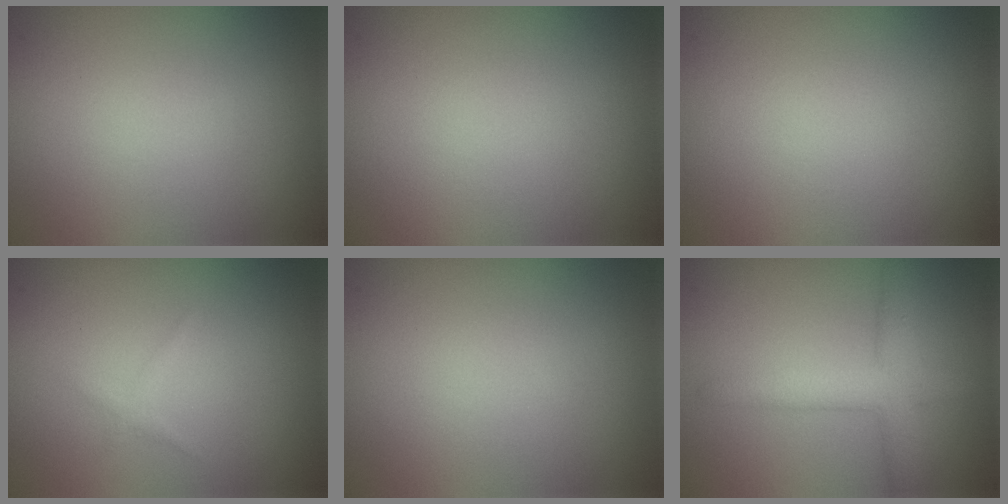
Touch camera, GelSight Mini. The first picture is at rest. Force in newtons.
{"total": 0.0}
{"total": 0.0}
{"total": 0.7, "press": 0.7, "slide": 0.1}
{"total": 0.0}
{"total": 4.0, "press": 4.0, "slide": 0.2}